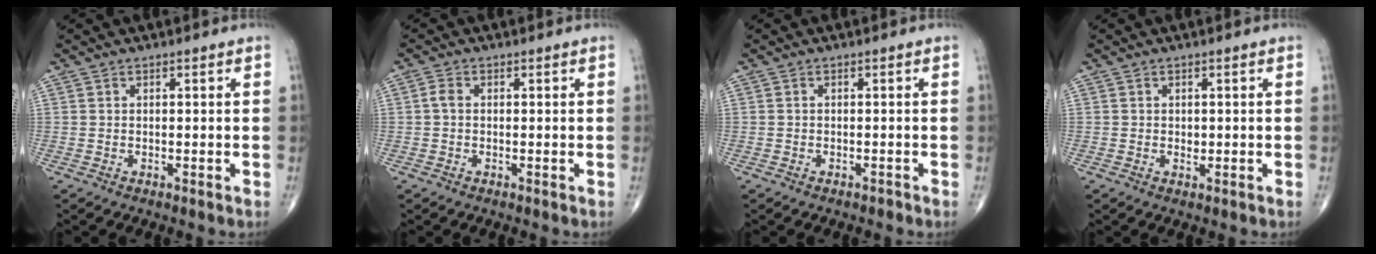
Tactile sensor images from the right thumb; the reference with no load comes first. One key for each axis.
{"total": 1.6, "fx": -0.1, "fy": 1.1, "fz": 1.1, "tx": -0.020, "ty": 0.003, "tz": -0.005}
{"total": 0.6, "fx": -0.5, "fy": 0.4, "fz": 0.1, "tx": 0.001, "ty": 0.001, "tz": -0.012}
{"total": 1.1, "fx": 0.0, "fy": 0.8, "fz": 0.7, "tx": -0.006, "ty": 0.000, "tz": 0.001}